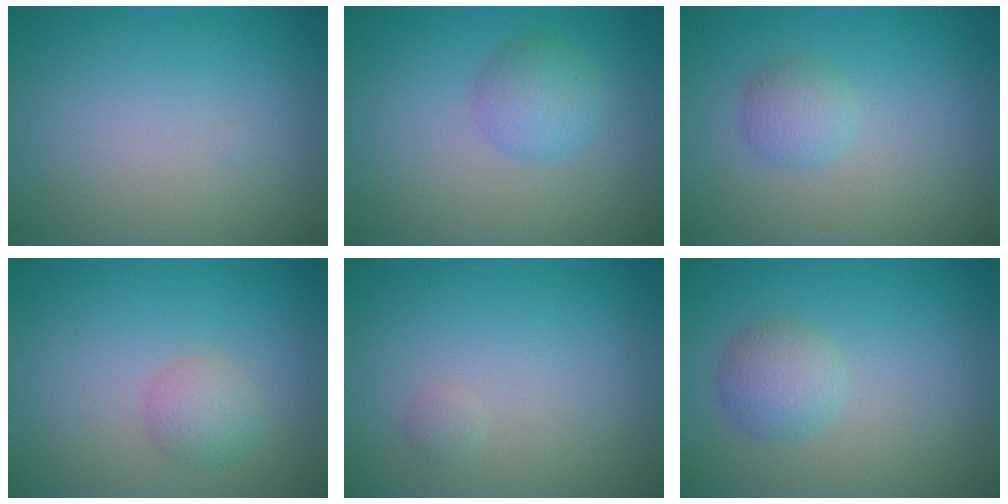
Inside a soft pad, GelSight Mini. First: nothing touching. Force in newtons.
{"total": 2.7, "press": 2.7, "slide": 0.1}
{"total": 1.8, "press": 1.8, "slide": 0.1}
{"total": 2.0, "press": 2.0, "slide": 0.0}
{"total": 0.6, "press": 0.6, "slide": 0.1}
{"total": 2.6, "press": 2.6, "slide": 0.1}